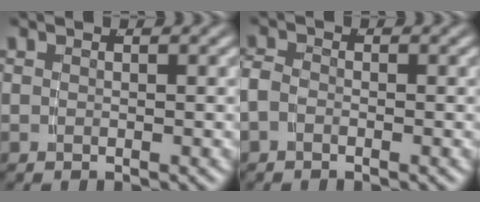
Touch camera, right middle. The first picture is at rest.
{"total": 1.7, "force": [-0.2, 1.4, 0.8], "torque": [-0.027, -0.008, -0.004]}